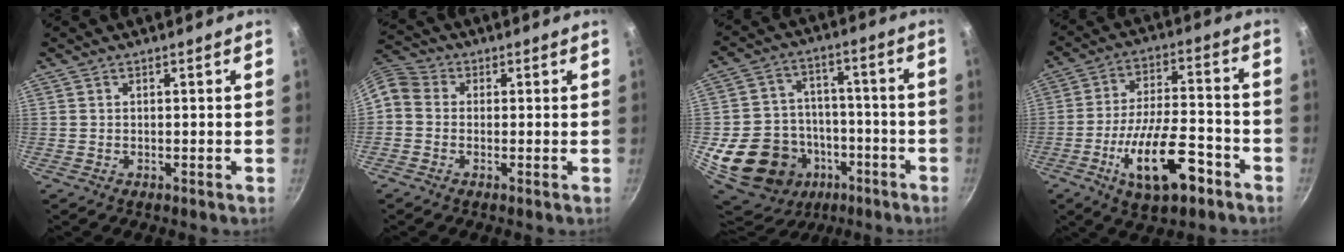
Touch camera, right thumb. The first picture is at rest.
{"total": 5.9, "force": [-1.0, 4.9, 3.1], "torque": [-0.066, 0.031, -0.038]}
{"total": 20.7, "force": [-7.3, 17.4, 8.5], "torque": [-0.143, 0.051, -0.100]}
{"total": 16.1, "force": [-7.3, 6.5, 12.8], "torque": [-0.209, 0.039, -0.123]}